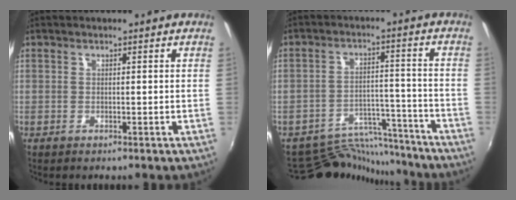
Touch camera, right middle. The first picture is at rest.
{"total": 12.0, "force": [-11.6, 3.0, 1.0], "torque": [-0.027, 0.032, -0.173]}